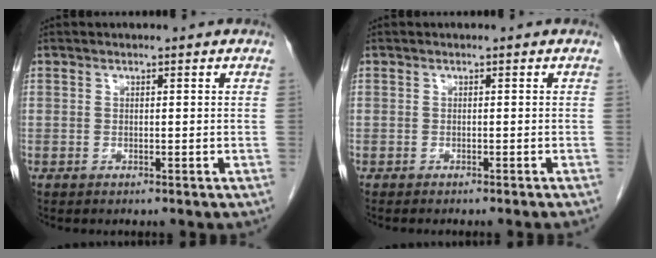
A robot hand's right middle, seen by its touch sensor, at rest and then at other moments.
{"total": 2.9, "force": [-2.5, -0.3, 1.3], "torque": [-0.014, 0.003, -0.031]}